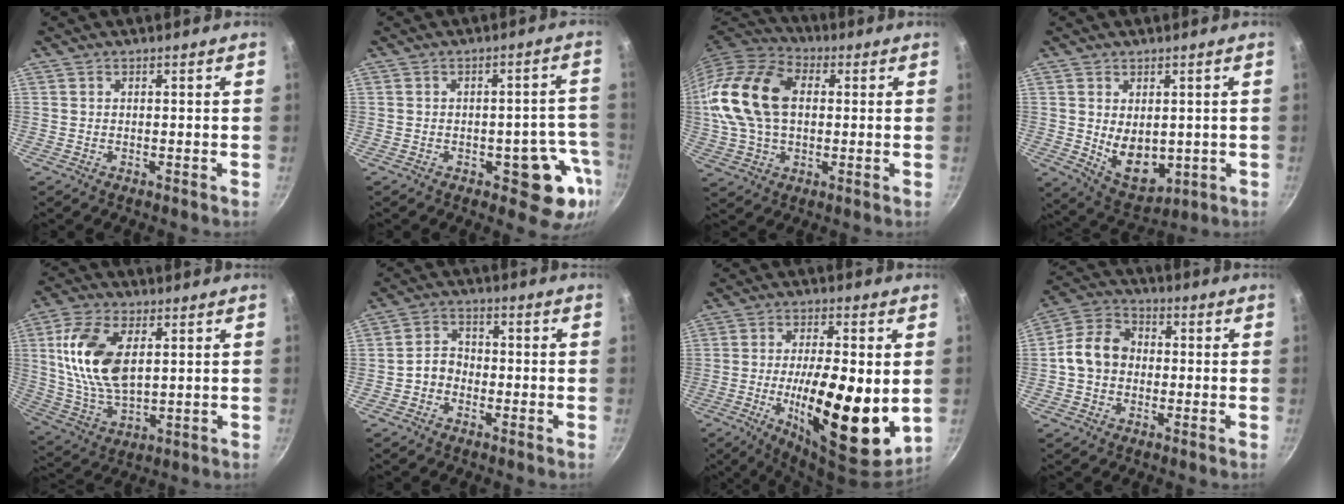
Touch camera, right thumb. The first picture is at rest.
{"total": 10.1, "force": [-4.1, 5.2, 7.6], "torque": [-0.026, 0.031, -0.048]}
{"total": 19.3, "force": [2.2, 12.9, 14.2], "torque": [-0.271, 0.028, 0.030]}
{"total": 9.3, "force": [0.2, 6.3, 6.9], "torque": [-0.088, -0.020, 0.028]}
{"total": 15.2, "force": [3.7, 8.3, 12.2], "torque": [-0.231, -0.012, 0.080]}
{"total": 4.4, "force": [-1.4, 3.6, 2.1], "torque": [-0.013, 0.023, -0.034]}
{"total": 19.2, "force": [-2.1, 6.3, 18.1], "torque": [-0.276, -0.012, -0.032]}
{"total": 9.8, "force": [-0.5, 7.9, 5.8], "torque": [-0.078, 0.027, -0.028]}